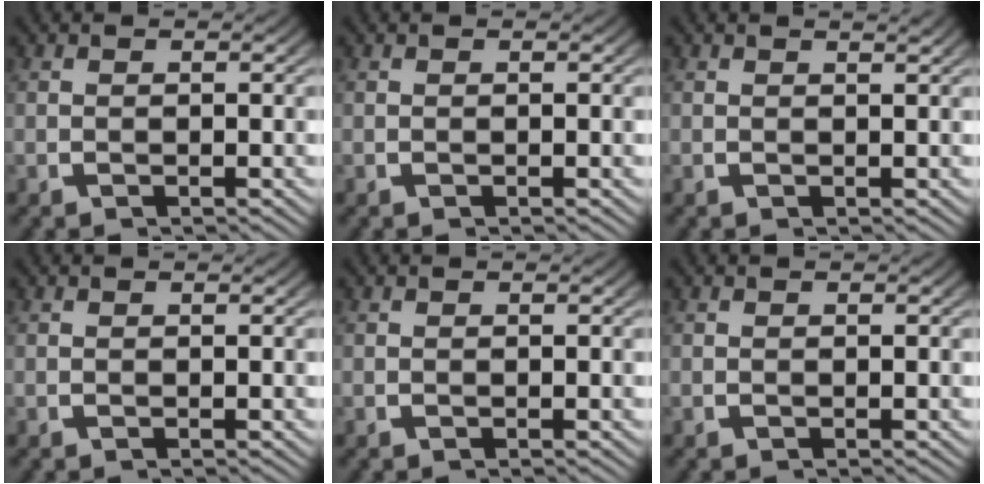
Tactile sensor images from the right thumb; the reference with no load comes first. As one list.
[{"total": 0.0}, {"total": 0.7, "force": [0.6, -0.1, 0.4], "torque": [-0.003, 0.001, 0.009]}, {"total": 0.0}, {"total": 0.0}, {"total": 0.0}]